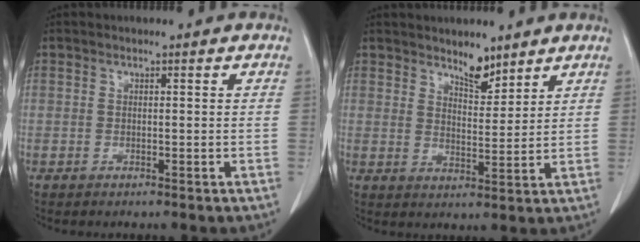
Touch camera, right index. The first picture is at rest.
{"total": 4.4, "force": [3.7, 1.5, 1.8], "torque": [-0.031, -0.009, 0.064]}